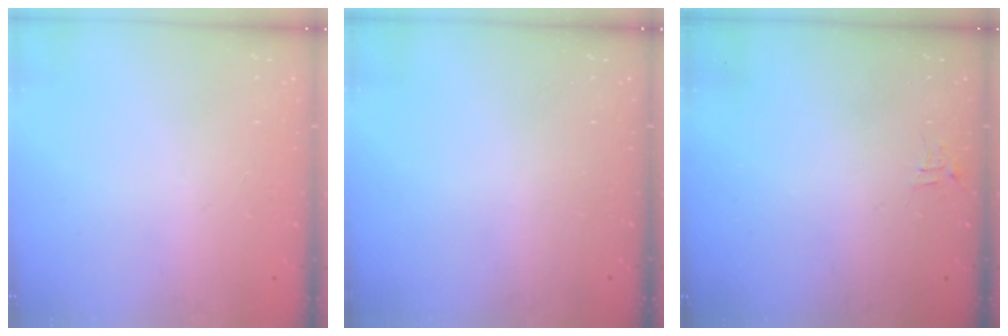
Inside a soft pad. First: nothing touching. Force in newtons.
{"total": 0.0}
{"total": 4.0, "press": 4.0, "slide": 0.2}